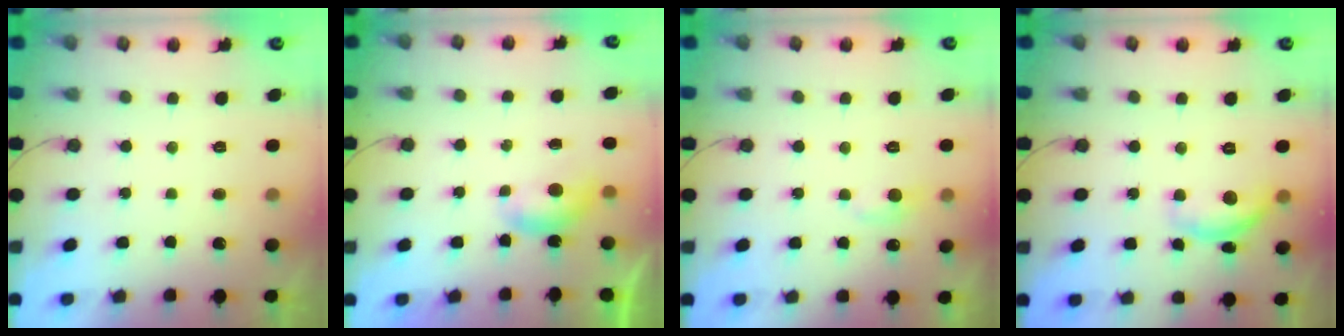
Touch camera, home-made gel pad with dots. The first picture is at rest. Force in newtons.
{"total": 4.0, "press": 4.0, "slide": 0.4}
{"total": 5.5, "press": 5.5, "slide": 0.7}
{"total": 10.4, "press": 10.4, "slide": 0.6}